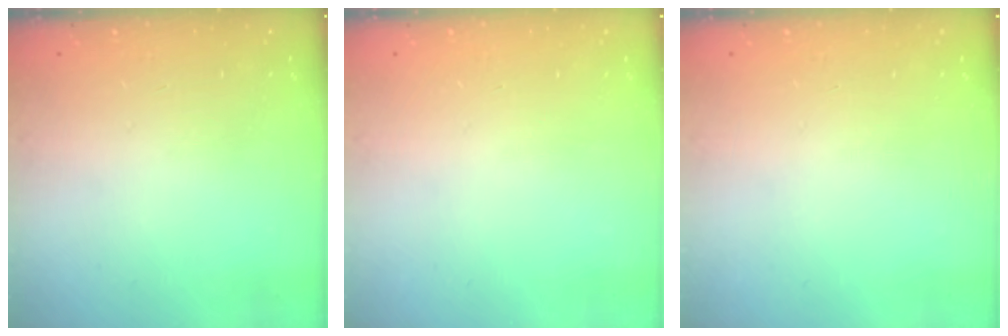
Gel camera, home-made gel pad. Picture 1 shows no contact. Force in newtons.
{"total": 0.0}
{"total": 0.0}